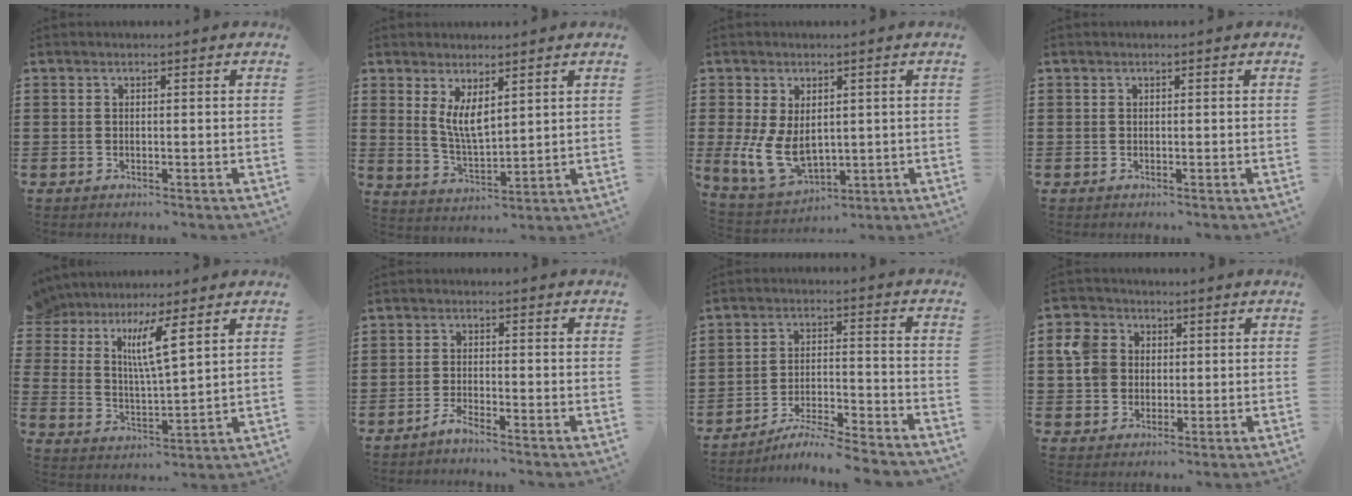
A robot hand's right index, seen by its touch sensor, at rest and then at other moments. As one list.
[{"total": 5.3, "force": [2.4, 2.1, 4.2], "torque": [-0.089, -0.001, 0.044]}, {"total": 8.4, "force": [0.0, 5.6, 6.3], "torque": [-0.149, 0.002, 0.005]}, {"total": 0.0}, {"total": 6.4, "force": [4.7, 1.2, 4.1], "torque": [-0.100, -0.012, 0.084]}, {"total": 1.9, "force": [-1.8, -0.2, 0.6], "torque": [-0.018, -0.003, -0.036]}, {"total": 5.9, "force": [-5.6, -0.3, 1.8], "torque": [-0.036, -0.009, -0.111]}, {"total": 6.6, "force": [1.2, 6.0, 2.6], "torque": [-0.085, 0.015, 0.020]}]